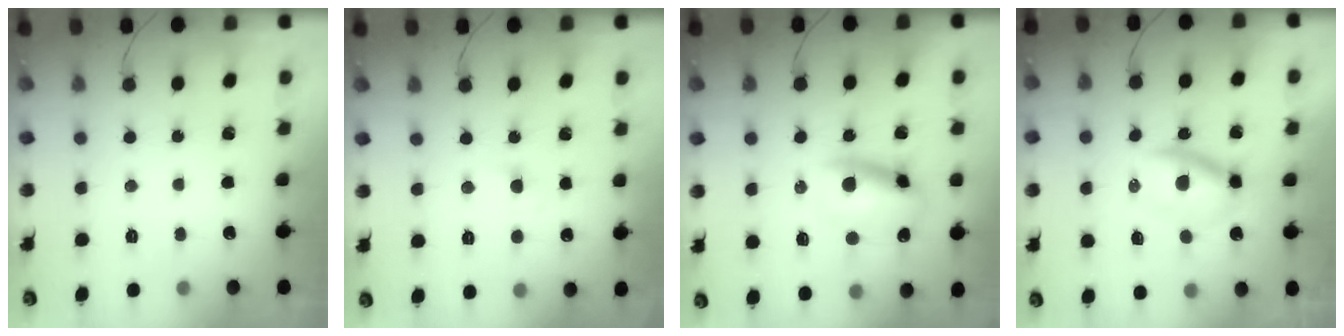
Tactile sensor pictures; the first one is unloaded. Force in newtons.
{"total": 2.4, "press": 2.2, "slide": 0.9}
{"total": 10.9, "press": 10.7, "slide": 1.7}
{"total": 7.5, "press": 7.4, "slide": 1.2}